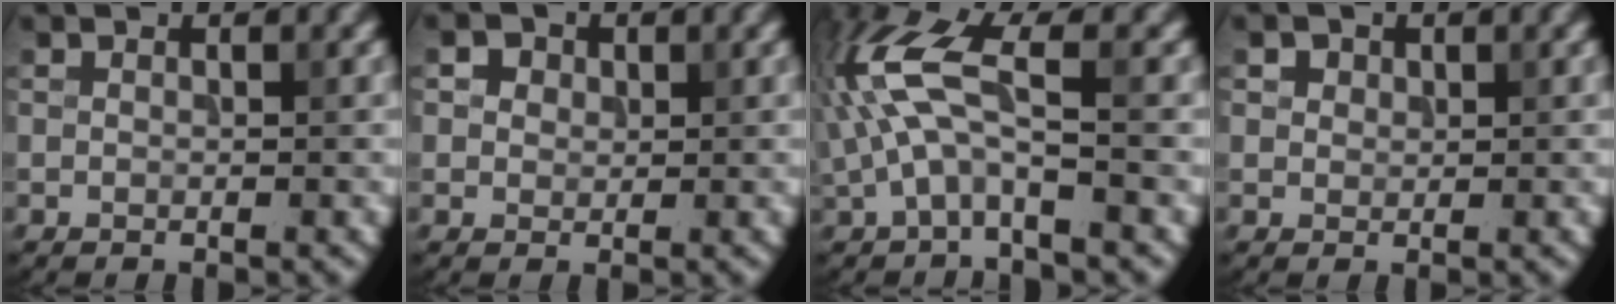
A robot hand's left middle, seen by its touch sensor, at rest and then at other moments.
{"total": 3.6, "force": [1.9, 2.6, 1.6], "torque": [-0.027, 0.009, 0.015]}
{"total": 5.8, "force": [-0.1, 2.1, 5.4], "torque": [-0.131, 0.019, -0.009]}
{"total": 2.6, "force": [1.6, 1.8, 1.0], "torque": [-0.028, 0.004, 0.023]}